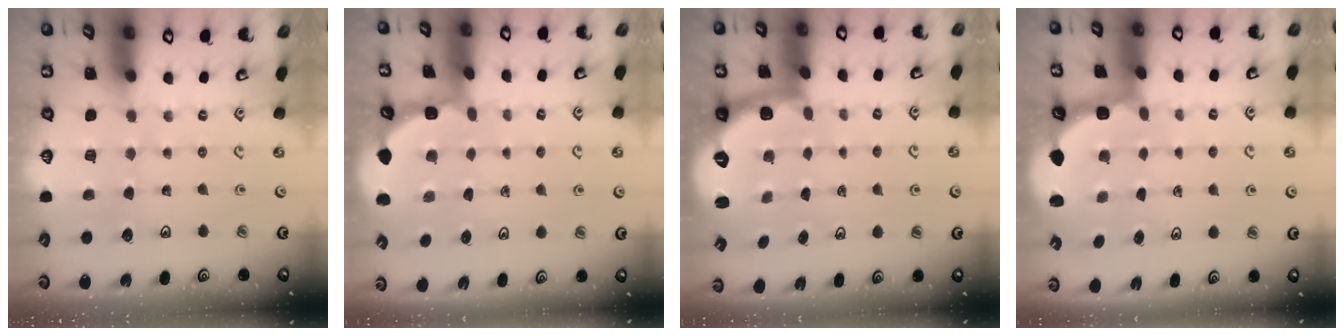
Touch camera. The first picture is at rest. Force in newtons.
{"total": 2.1, "press": 2.1, "slide": 0.1}
{"total": 2.6, "press": 1.6, "slide": 2.1}
{"total": 2.7, "press": 2.1, "slide": 1.7}